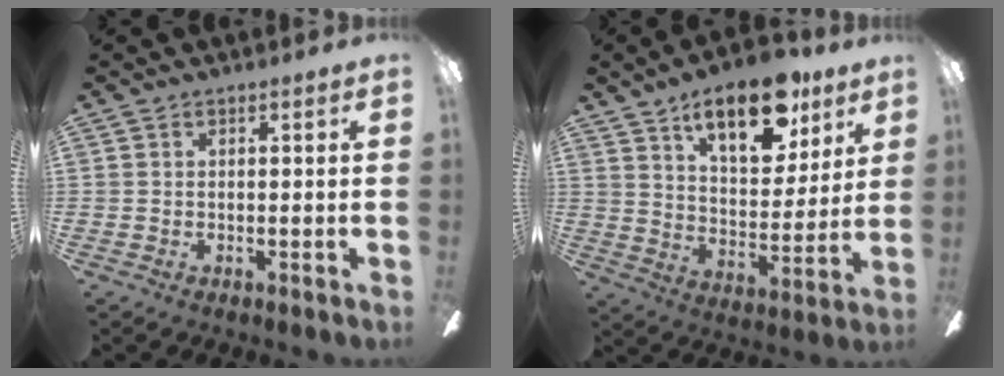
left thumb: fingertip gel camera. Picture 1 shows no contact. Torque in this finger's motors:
{"motor_torque": [0.55, 0.55, 1.48, -1.29, 0.11]}